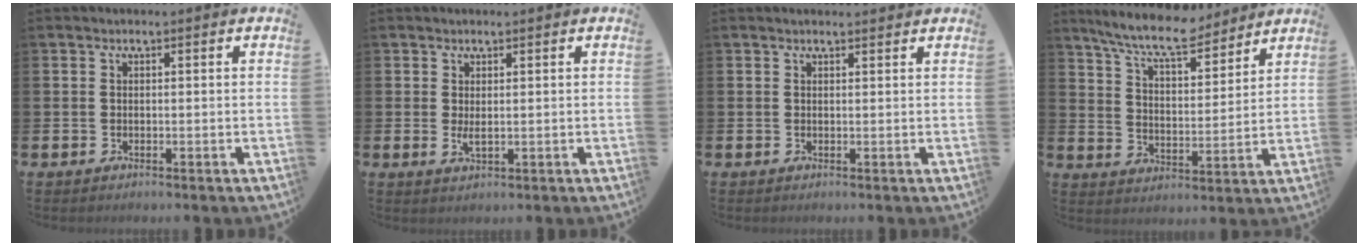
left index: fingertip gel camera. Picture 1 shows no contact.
{"total": 1.6, "force": [0.5, 0.5, 1.5], "torque": [-0.019, -0.005, 0.008]}
{"total": 0.8, "force": [0.8, 0.1, 0.2], "torque": [0.005, -0.002, 0.012]}
{"total": 9.2, "force": [8.3, 1.6, 3.7], "torque": [-0.096, -0.038, 0.148]}